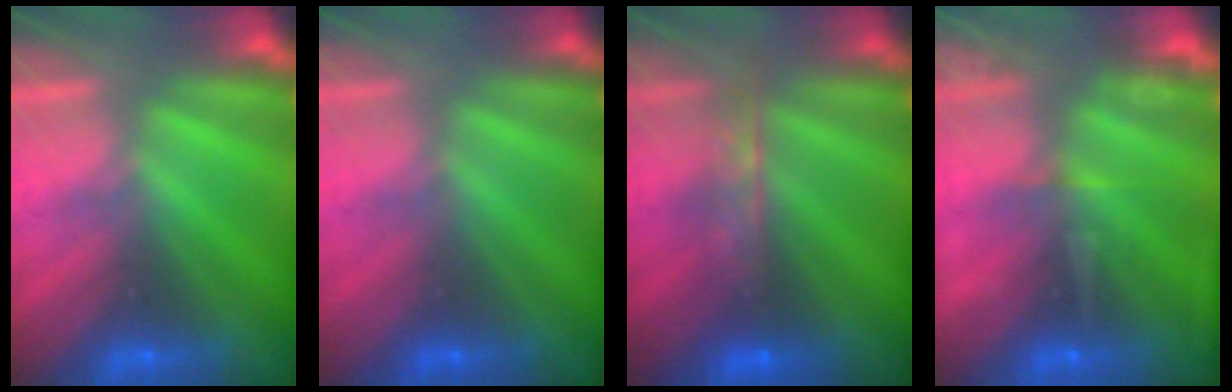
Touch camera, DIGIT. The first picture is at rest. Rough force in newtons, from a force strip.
{"total": 2.4}
{"total": 7.6}
{"total": 7.5}